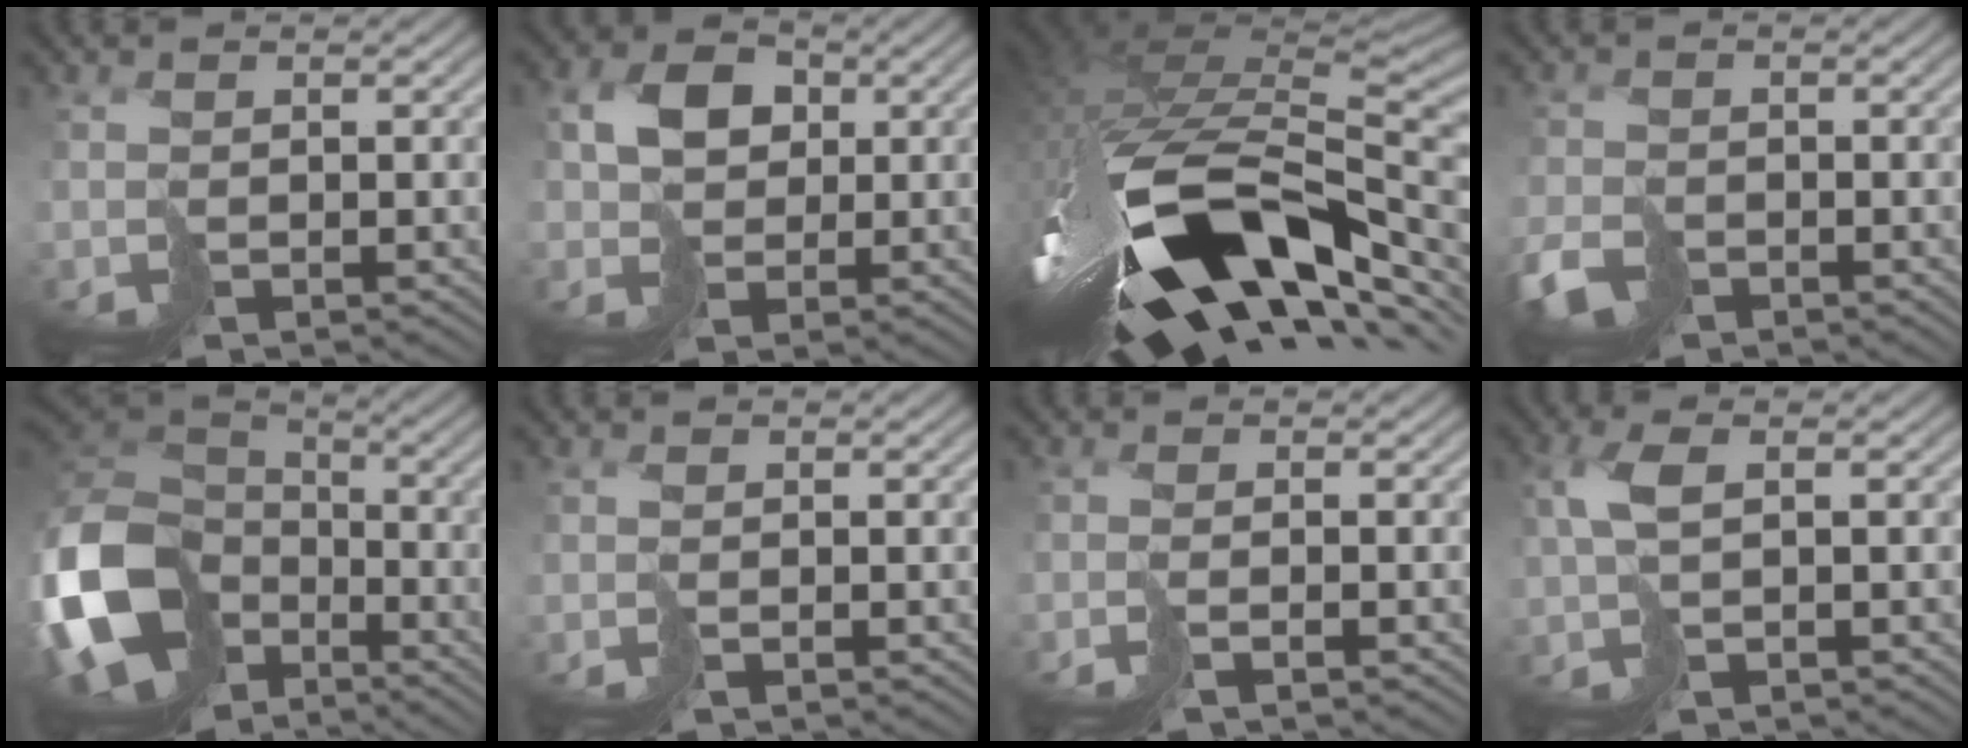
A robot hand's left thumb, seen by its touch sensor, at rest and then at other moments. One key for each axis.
{"total": 5.6, "fx": 1.2, "fy": 4.5, "fz": 3.0, "tx": -0.064, "ty": 0.008, "tz": 0.019}
{"total": 17.7, "fx": -5.3, "fy": 9.5, "fz": 13.9, "tx": -0.323, "ty": -0.051, "tz": -0.062}
{"total": 4.0, "fx": -2.8, "fy": 2.3, "fz": 1.7, "tx": -0.043, "ty": -0.012, "tz": -0.062}
{"total": 17.7, "fx": -6.0, "fy": 13.5, "fz": 9.7, "tx": -0.296, "ty": -0.043, "tz": -0.104}
{"total": 1.0, "fx": -0.2, "fy": 0.3, "fz": 0.9, "tx": -0.023, "ty": 0.000, "tz": -0.008}
{"total": 2.6, "fx": -1.2, "fy": 0.5, "fz": 2.2, "tx": -0.039, "ty": 0.000, "tz": -0.034}
{"total": 3.7, "fx": 0.9, "fy": 1.2, "fz": 3.4, "tx": -0.073, "ty": 0.009, "tz": 0.016}